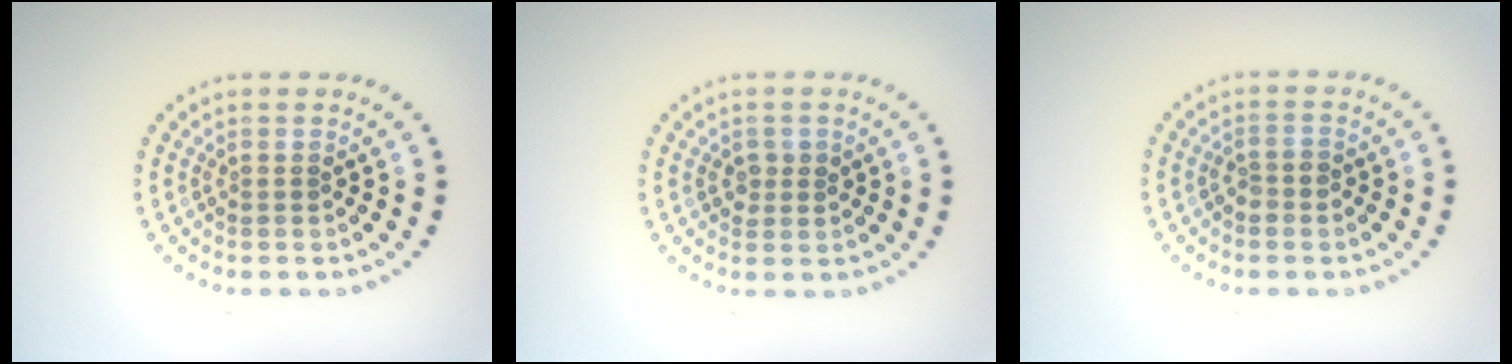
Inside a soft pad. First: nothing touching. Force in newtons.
{"total": 1.4, "press": 1.3, "slide": 0.4}
{"total": 1.4, "press": 1.3, "slide": 0.5}